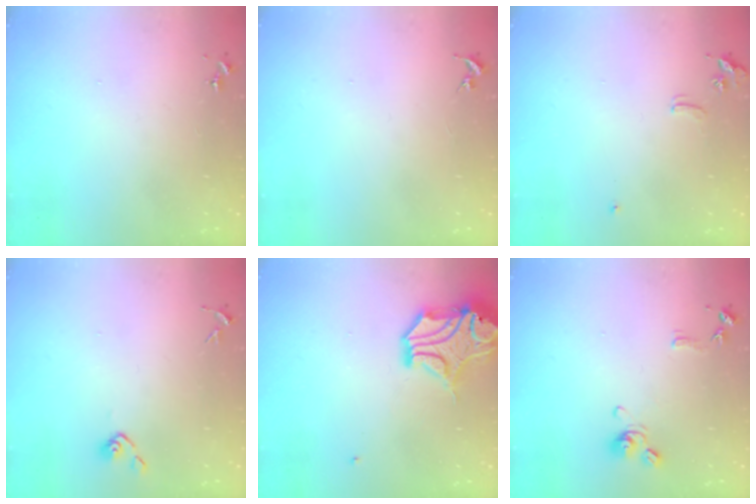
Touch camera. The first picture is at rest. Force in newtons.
{"total": 0.0}
{"total": 5.6, "press": 5.6, "slide": 0.7}
{"total": 3.6, "press": 3.6, "slide": 0.8}
{"total": 15.3, "press": 15.2, "slide": 2.2}
{"total": 10.0, "press": 9.9, "slide": 1.2}